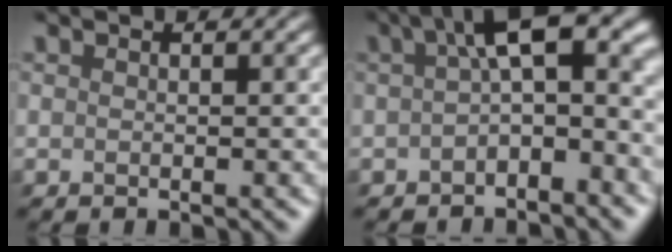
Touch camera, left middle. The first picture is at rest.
{"total": 7.0, "force": [0.4, 2.9, 6.4], "torque": [-0.084, 0.019, -0.002]}